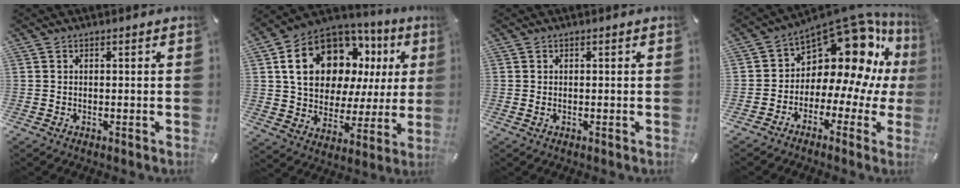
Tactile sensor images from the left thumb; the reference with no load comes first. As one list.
[{"total": 19.0, "force": [8.1, 13.3, 10.9], "torque": [-0.194, -0.033, 0.149]}, {"total": 0.7, "force": [0.0, 0.3, 0.6], "torque": [-0.003, -0.002, -0.002]}, {"total": 14.2, "force": [8.0, 8.1, 8.4], "torque": [-0.124, -0.094, 0.131]}]